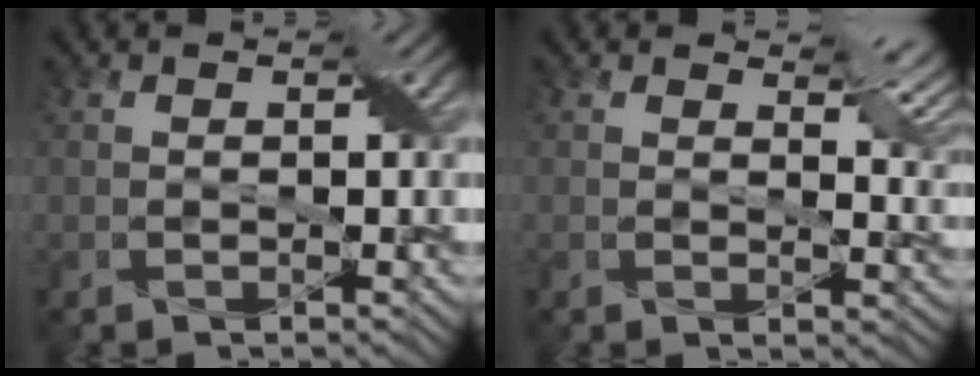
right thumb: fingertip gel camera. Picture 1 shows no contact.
{"total": 4.2, "force": [2.6, 1.7, 2.7], "torque": [-0.044, -0.004, 0.040]}